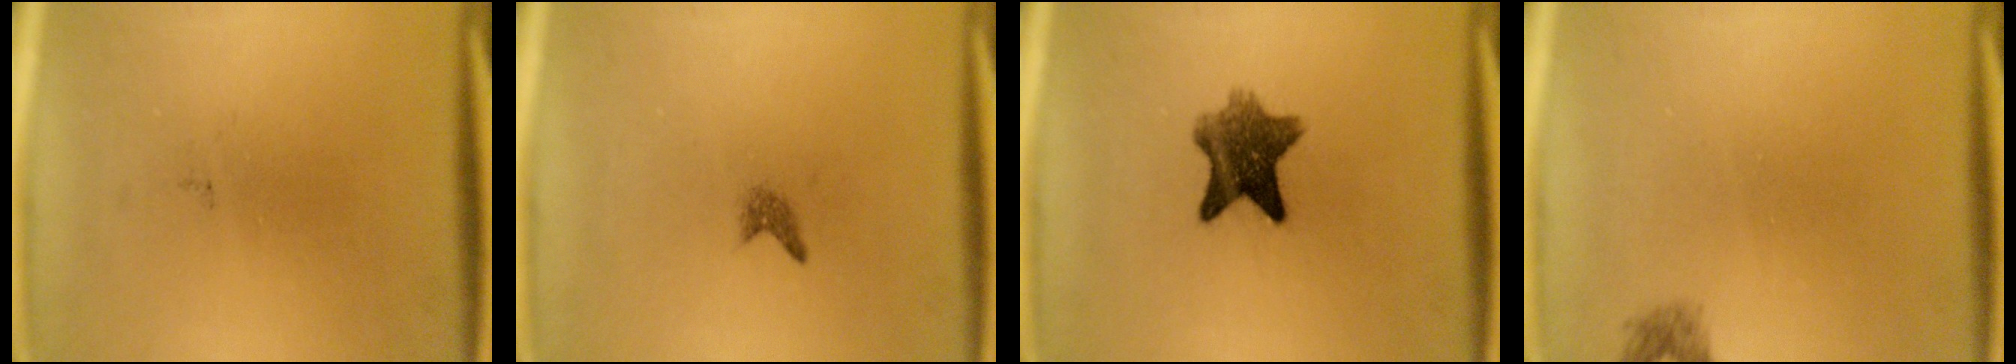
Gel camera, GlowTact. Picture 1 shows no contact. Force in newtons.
{"total": 0.9}
{"total": 7.9}
{"total": 1.1}